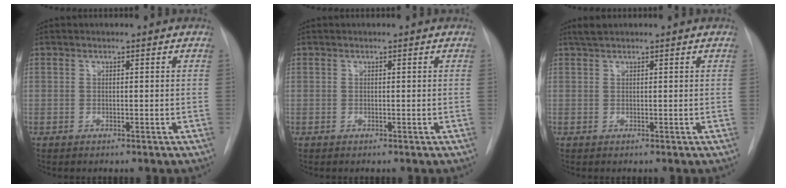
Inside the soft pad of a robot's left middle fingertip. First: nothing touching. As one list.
[{"total": 0.0}, {"total": 1.5, "force": [1.3, 0.2, 0.7], "torque": [-0.019, 0.009, 0.027]}]